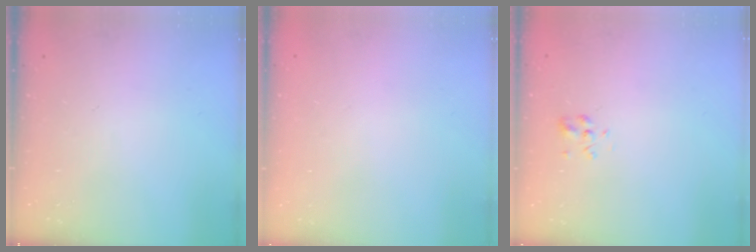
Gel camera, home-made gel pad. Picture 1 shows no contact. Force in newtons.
{"total": 1.9, "press": 1.9, "slide": 0.2}
{"total": 1.4, "press": 1.2, "slide": 0.7}